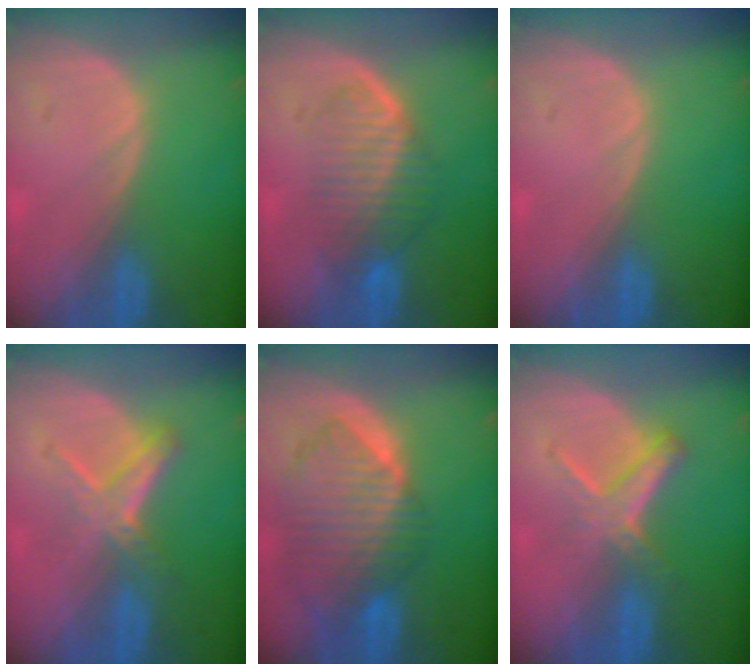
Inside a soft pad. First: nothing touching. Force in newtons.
{"total": 6.5, "press": 6.3, "slide": 1.8}
{"total": 0.0}
{"total": 5.0, "press": 4.9, "slide": 0.8}
{"total": 10.3, "press": 9.0, "slide": 5.1}
{"total": 5.8, "press": 5.1, "slide": 2.9}